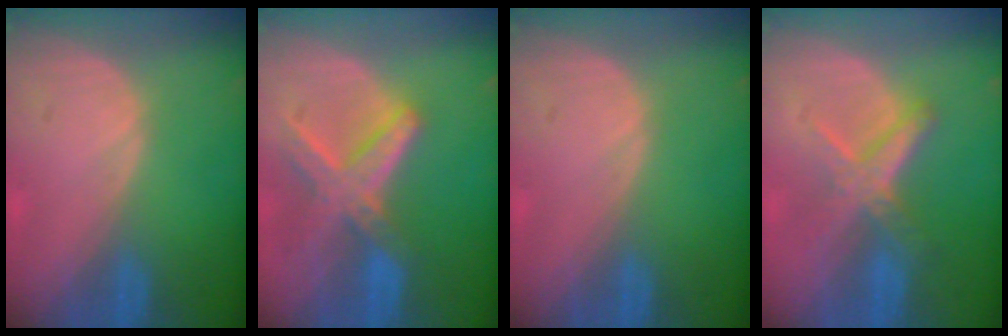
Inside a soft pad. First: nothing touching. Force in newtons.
{"total": 8.2, "press": 7.1, "slide": 4.1}
{"total": 0.0}
{"total": 6.0, "press": 5.4, "slide": 2.5}